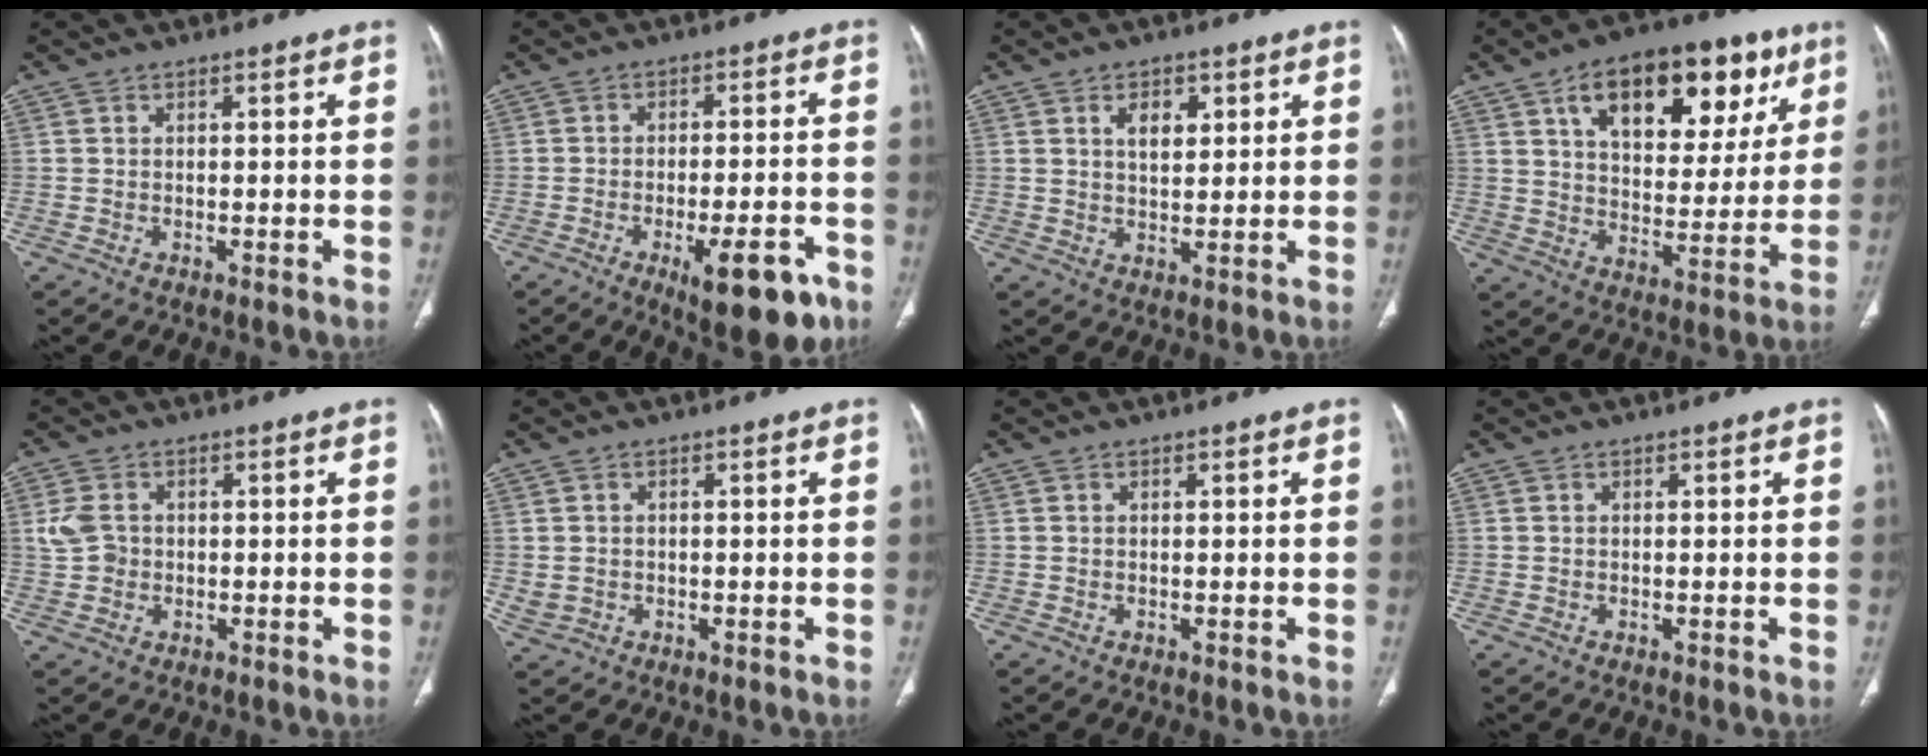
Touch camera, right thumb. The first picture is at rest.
{"total": 12.1, "force": [-6.3, 4.0, 9.6], "torque": [-0.120, 0.024, -0.080]}
{"total": 5.0, "force": [2.0, 2.9, 3.5], "torque": [-0.041, -0.011, 0.035]}
{"total": 23.1, "force": [10.9, 12.5, 16.1], "torque": [-0.192, -0.009, 0.168]}
{"total": 4.2, "force": [0.4, 3.4, 2.5], "torque": [-0.048, 0.007, 0.008]}
{"total": 2.1, "force": [-0.1, 1.9, 0.9], "torque": [-0.017, 0.005, 0.006]}
{"total": 0.0}
{"total": 0.0}